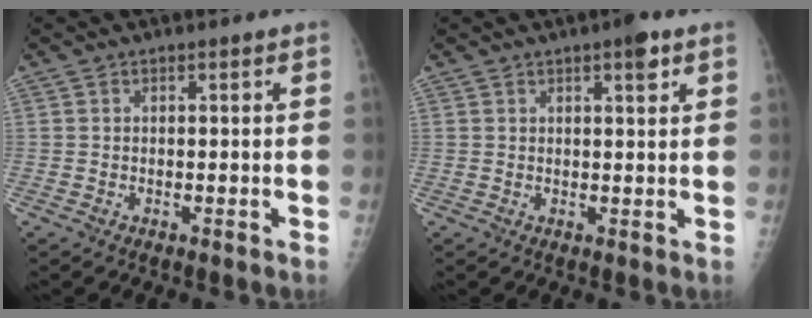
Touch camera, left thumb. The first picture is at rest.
{"total": 3.1, "force": [1.8, 0.8, 2.4], "torque": [-0.028, -0.006, 0.022]}